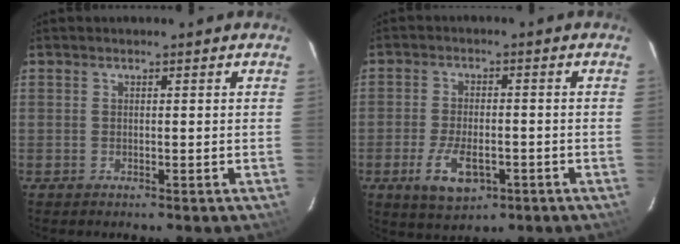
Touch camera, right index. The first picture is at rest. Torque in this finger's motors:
{"motor_torque": [0.58, -0.49, 0.41, 0.10]}